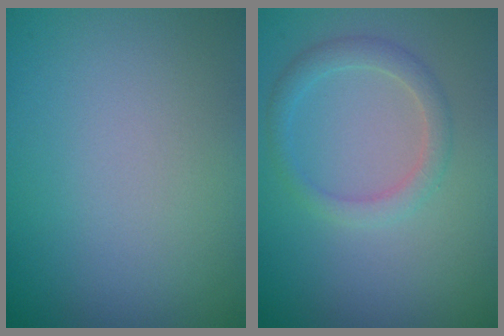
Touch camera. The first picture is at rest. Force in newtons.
{"total": 2.3, "press": 2.3, "slide": 0.1}